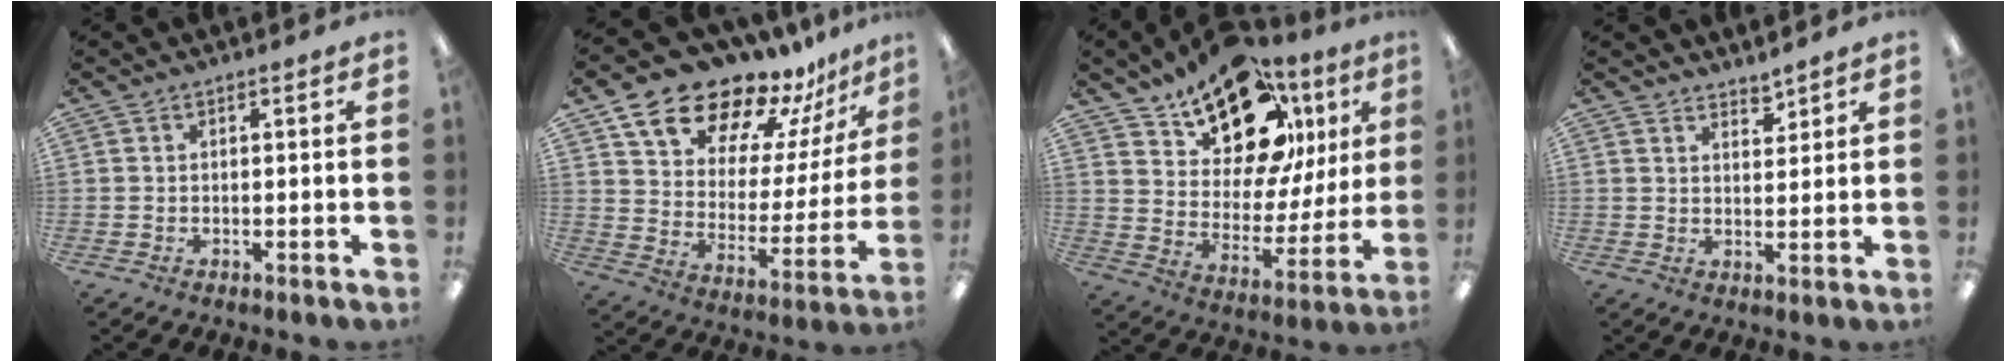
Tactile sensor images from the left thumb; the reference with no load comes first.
{"total": 17.1, "force": [14.6, 7.3, 4.9], "torque": [-0.107, -0.120, 0.260]}
{"total": 19.5, "force": [13.5, 9.8, 10.2], "torque": [-0.167, -0.084, 0.237]}
{"total": 3.2, "force": [3.1, 0.8, 0.1], "torque": [0.011, -0.026, 0.055]}